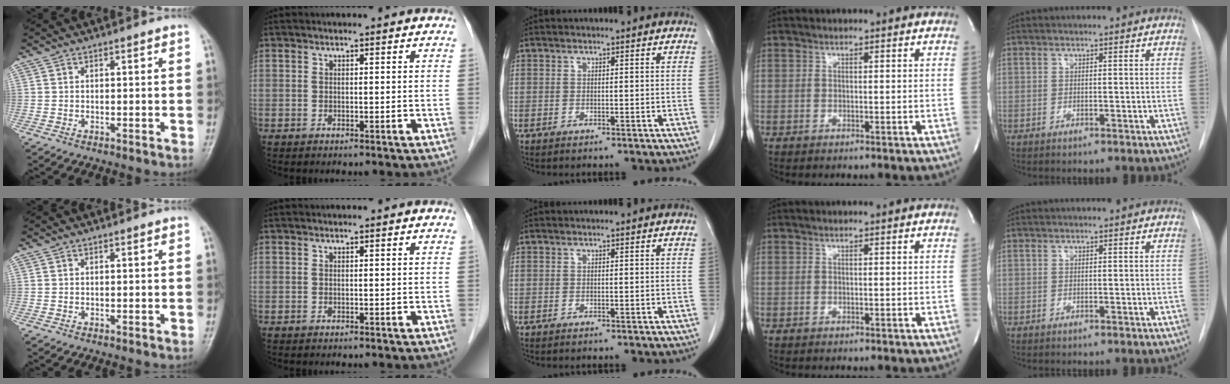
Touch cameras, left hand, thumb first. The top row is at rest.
{}